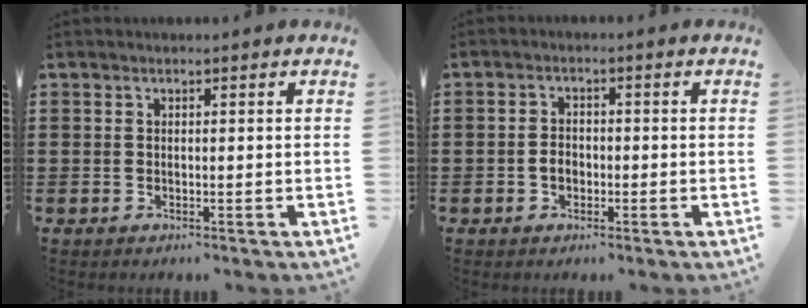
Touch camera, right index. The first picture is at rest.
{"total": 2.3, "force": [-0.7, 1.6, 1.4], "torque": [-0.028, 0.003, -0.015]}